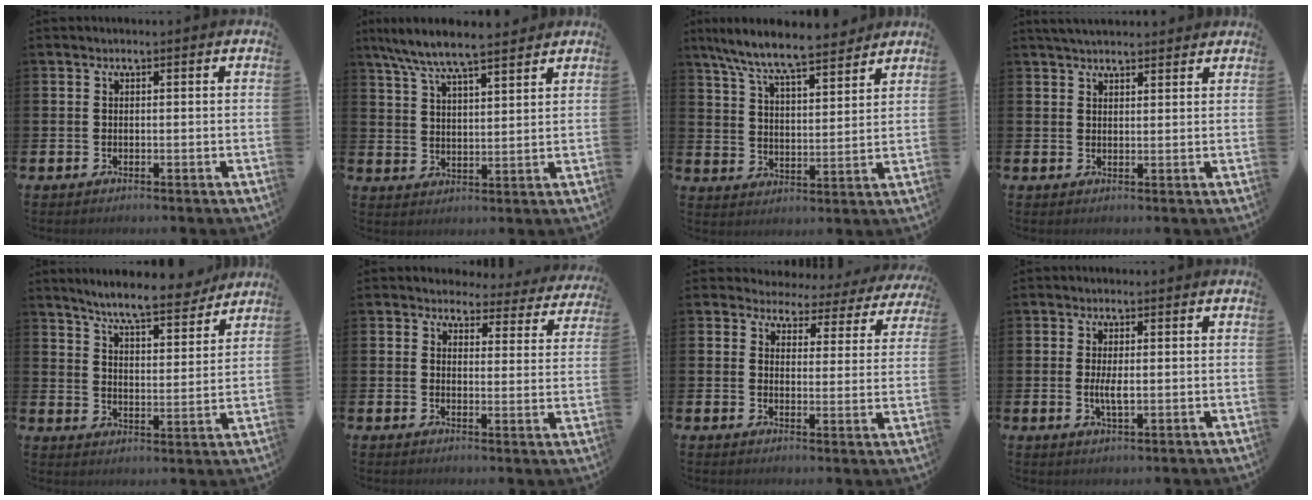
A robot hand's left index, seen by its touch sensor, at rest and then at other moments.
{"total": 7.6, "force": [7.0, 0.9, 2.7], "torque": [-0.082, -0.024, 0.128]}
{"total": 8.5, "force": [7.9, 0.9, 3.1], "torque": [-0.093, -0.040, 0.142]}
{"total": 3.4, "force": [3.2, 0.6, 0.7], "torque": [-0.021, -0.007, 0.060]}
{"total": 8.0, "force": [7.5, 0.8, 2.7], "torque": [-0.068, -0.046, 0.130]}
{"total": 3.3, "force": [3.0, 1.5, 0.2], "torque": [-0.011, -0.024, 0.048]}
{"total": 2.9, "force": [2.5, 1.5, 0.1], "torque": [-0.020, -0.028, 0.036]}
{"total": 2.7, "force": [0.0, 0.9, 2.5], "torque": [-0.045, -0.002, -0.001]}